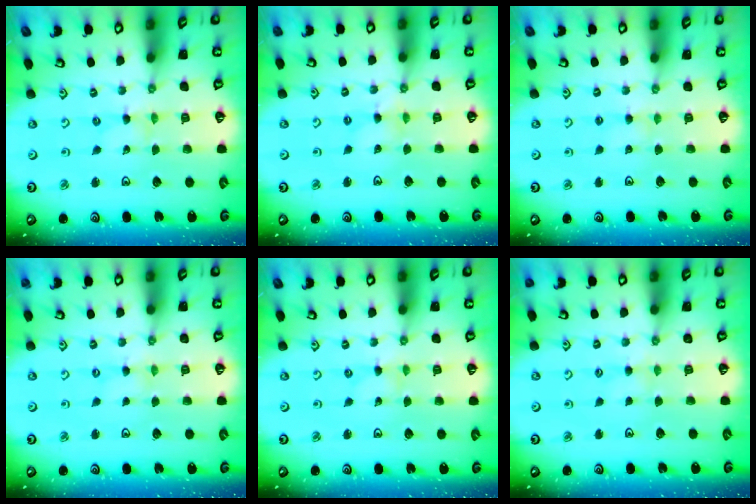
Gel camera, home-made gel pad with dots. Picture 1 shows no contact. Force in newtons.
{"total": 2.6, "press": 2.6, "slide": 0.3}
{"total": 1.8, "press": 1.8, "slide": 0.2}
{"total": 0.0}
{"total": 0.0}
{"total": 1.8, "press": 1.8, "slide": 0.4}